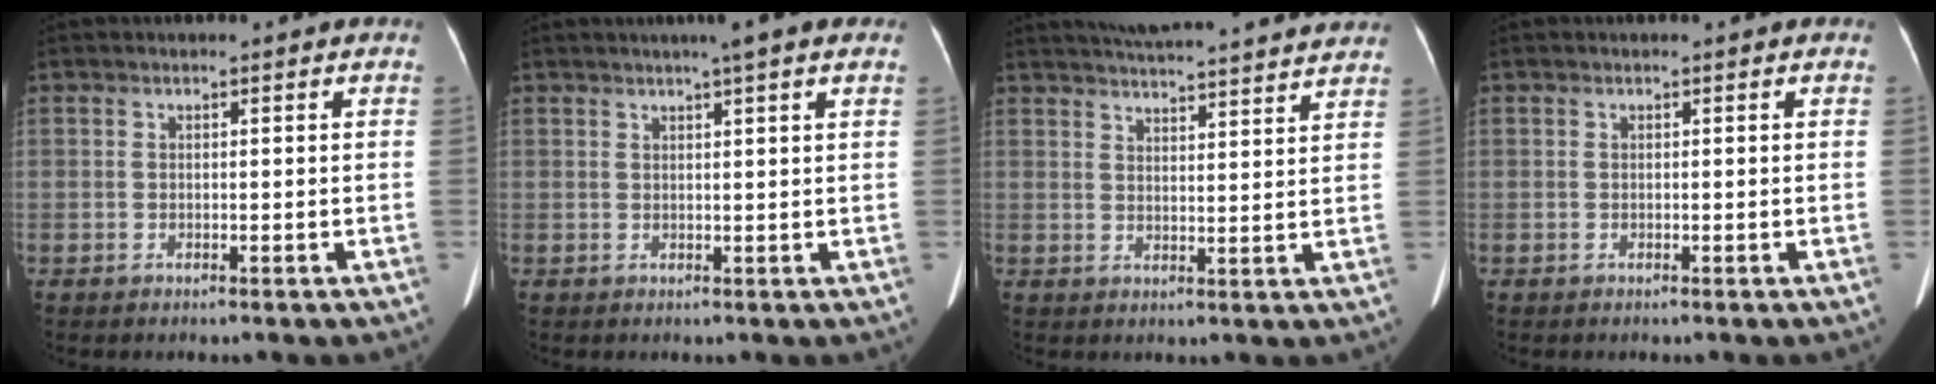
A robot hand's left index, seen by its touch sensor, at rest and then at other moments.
{"total": 4.3, "force": [3.0, -0.2, 3.1], "torque": [-0.043, 0.019, 0.041]}
{"total": 19.0, "force": [17.7, 1.1, 6.9], "torque": [-0.101, 0.013, 0.230]}
{"total": 0.0}